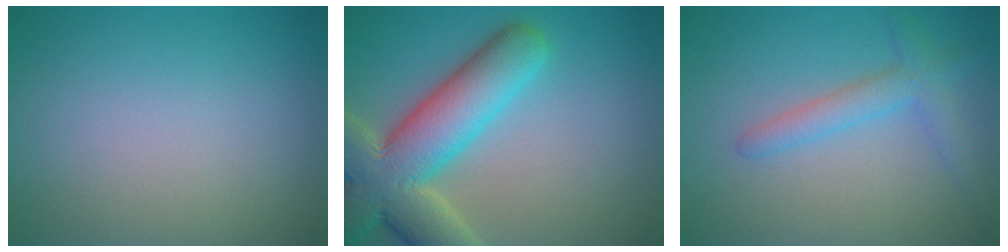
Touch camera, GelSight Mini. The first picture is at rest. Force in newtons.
{"total": 10.7, "press": 10.7, "slide": 1.0}
{"total": 2.8, "press": 2.8, "slide": 0.3}